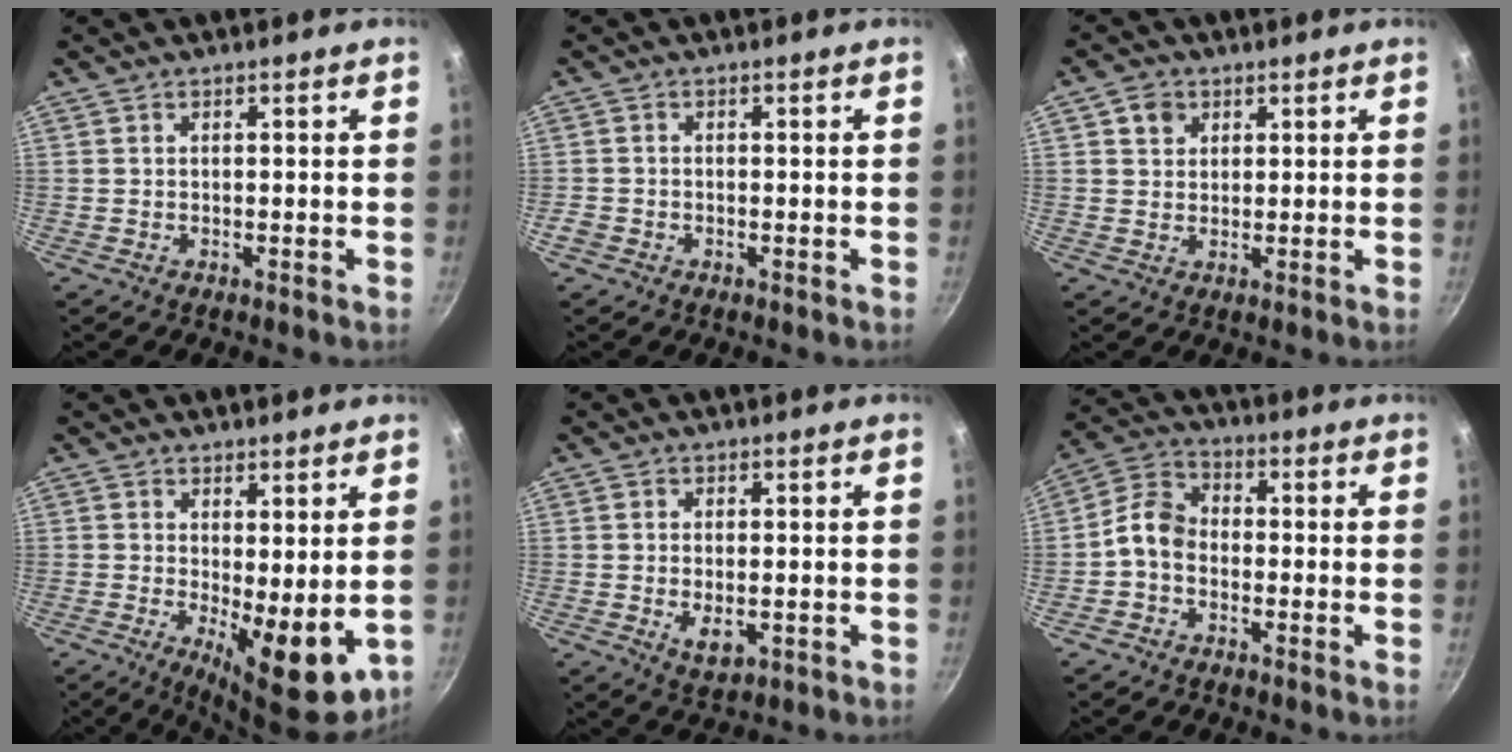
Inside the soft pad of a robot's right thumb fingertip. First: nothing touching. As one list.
[{"total": 1.4, "force": [-0.8, 1.1, 0.5], "torque": [-0.013, 0.001, -0.016]}, {"total": 3.5, "force": [1.6, 2.9, 1.2], "torque": [-0.003, 0.000, 0.027]}, {"total": 9.9, "force": [-0.3, 3.6, 9.2], "torque": [-0.112, -0.016, 0.008]}, {"total": 4.5, "force": [-0.8, 2.4, 3.7], "torque": [-0.063, -0.011, -0.007]}, {"total": 6.5, "force": [-1.9, 4.7, 4.0], "torque": [-0.072, 0.033, -0.055]}]